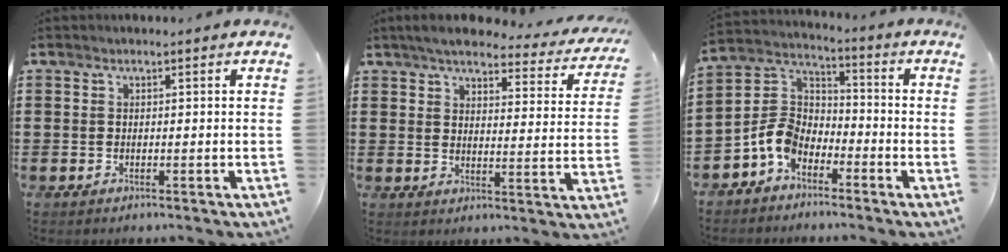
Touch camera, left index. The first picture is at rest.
{"total": 4.9, "force": [4.3, 0.8, 2.2], "torque": [-0.064, -0.023, 0.071]}
{"total": 7.2, "force": [-4.5, 4.6, 3.3], "torque": [-0.106, 0.002, -0.098]}